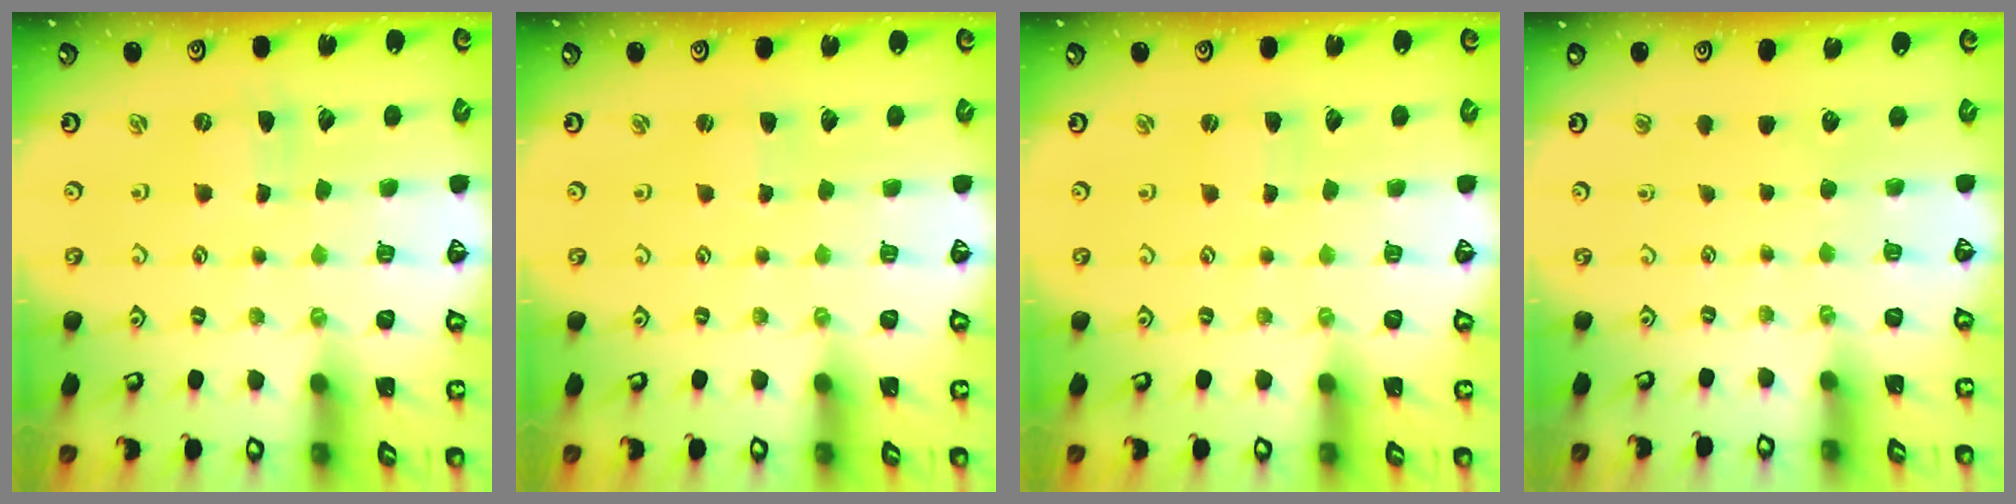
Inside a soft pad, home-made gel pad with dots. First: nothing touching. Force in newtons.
{"total": 1.5, "press": 1.5, "slide": 0.3}
{"total": 0.9, "press": 0.9, "slide": 0.1}
{"total": 0.0}